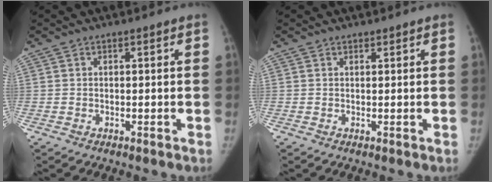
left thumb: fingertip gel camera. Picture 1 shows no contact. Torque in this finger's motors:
{"motor_torque": [0.09, -0.03, -0.26, 0.02, 0.07]}